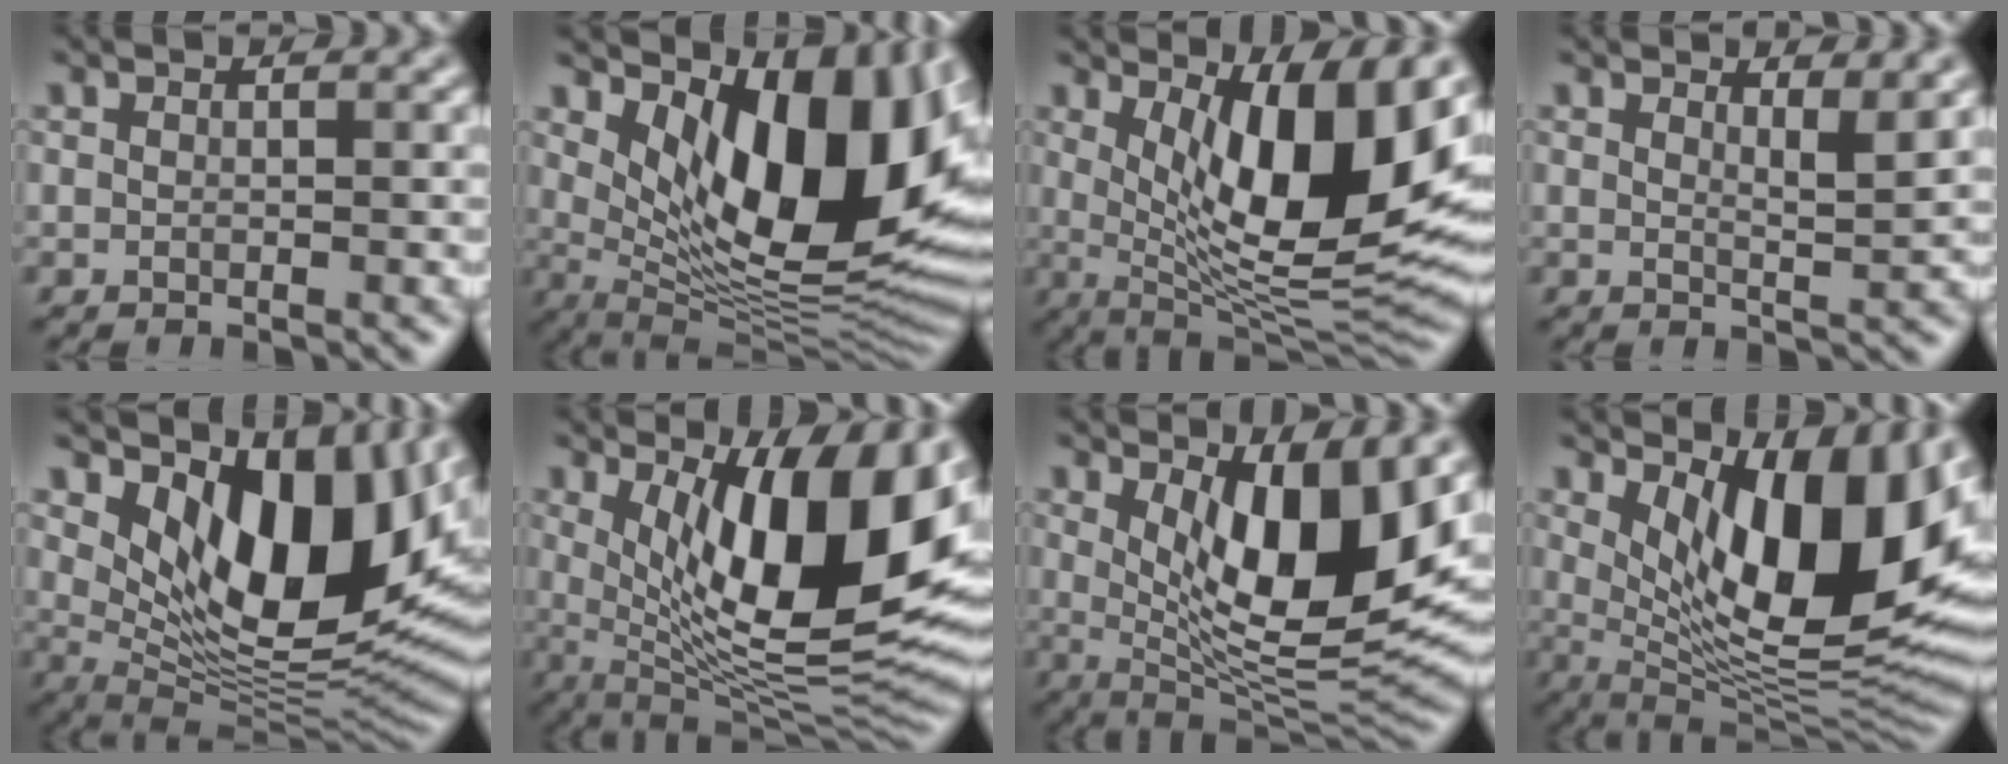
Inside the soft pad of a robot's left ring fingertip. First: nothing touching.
{"total": 14.3, "force": [4.1, 6.6, 12.0], "torque": [-0.167, -0.017, 0.079]}
{"total": 12.5, "force": [3.3, 4.1, 11.4], "torque": [-0.159, -0.015, 0.057]}
{"total": 2.6, "force": [1.7, 0.6, 1.8], "torque": [-0.016, -0.003, 0.025]}
{"total": 13.7, "force": [4.6, 6.5, 11.2], "torque": [-0.167, -0.010, 0.088]}
{"total": 14.2, "force": [3.7, 4.9, 12.9], "torque": [-0.179, -0.016, 0.062]}
{"total": 11.0, "force": [2.7, 3.9, 9.9], "torque": [-0.153, -0.021, 0.051]}
{"total": 12.9, "force": [3.5, 5.0, 11.3], "torque": [-0.162, -0.016, 0.063]}